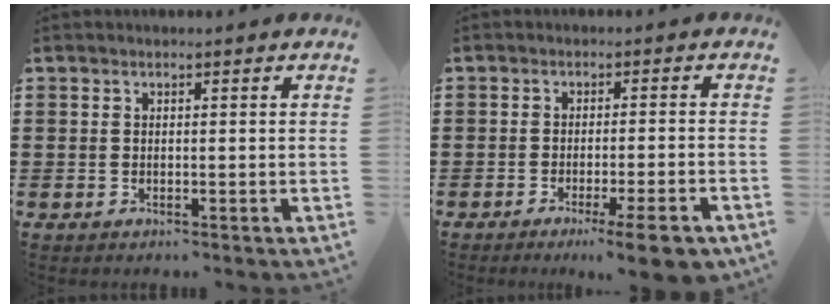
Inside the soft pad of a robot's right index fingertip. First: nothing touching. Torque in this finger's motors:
{"motor_torque": [1.12, -1.02, 0.25, 0.13]}